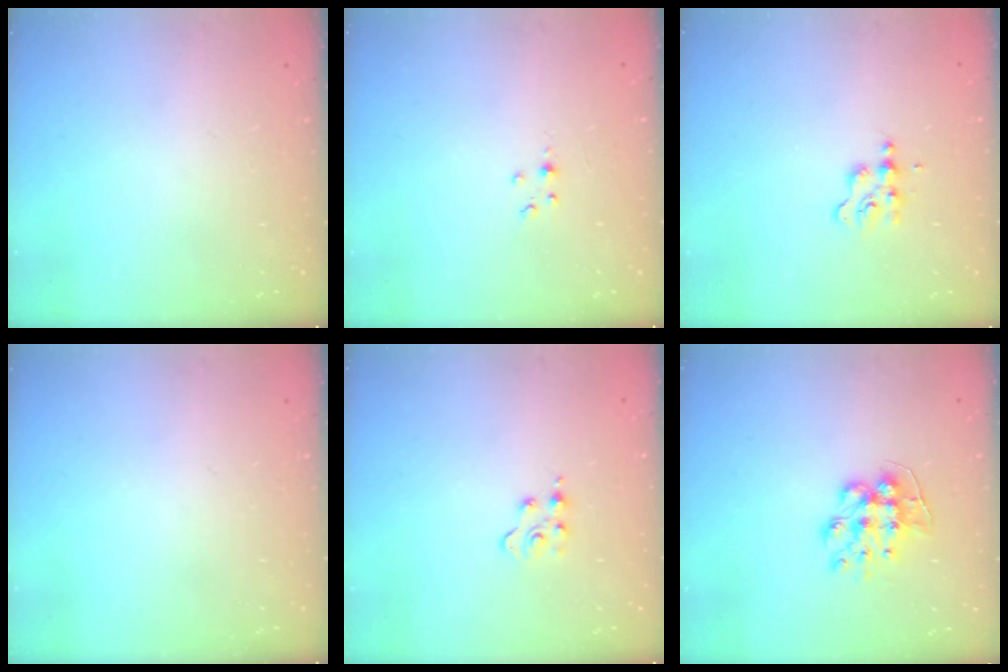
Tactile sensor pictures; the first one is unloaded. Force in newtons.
{"total": 1.8, "press": 1.7, "slide": 0.3}
{"total": 2.7, "press": 2.6, "slide": 0.4}
{"total": 0.0}
{"total": 3.0, "press": 3.0, "slide": 0.4}
{"total": 9.5, "press": 9.4, "slide": 0.8}